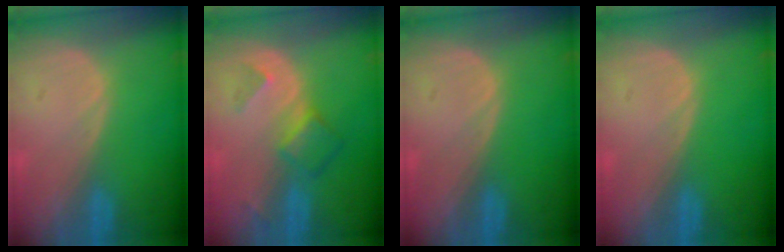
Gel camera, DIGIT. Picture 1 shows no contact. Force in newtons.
{"total": 4.8, "press": 4.3, "slide": 2.1}
{"total": 0.0}
{"total": 0.0}